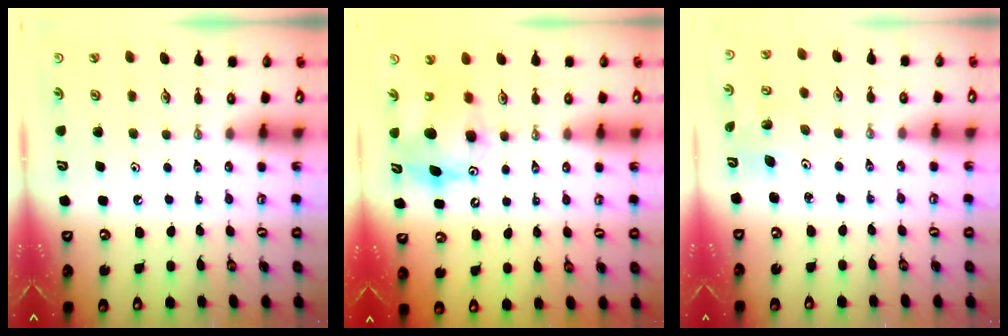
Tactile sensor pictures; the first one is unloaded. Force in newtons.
{"total": 8.9, "press": 8.9, "slide": 0.7}
{"total": 2.5, "press": 2.5, "slide": 0.1}